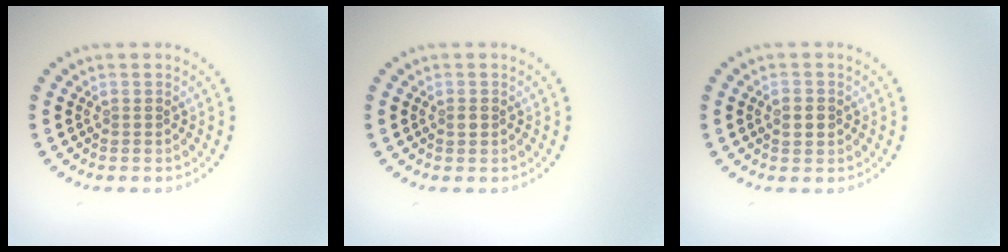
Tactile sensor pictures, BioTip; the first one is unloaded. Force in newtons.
{"total": 0.7, "press": 0.6, "slide": 0.2}
{"total": 1.5, "press": 1.5, "slide": 0.1}